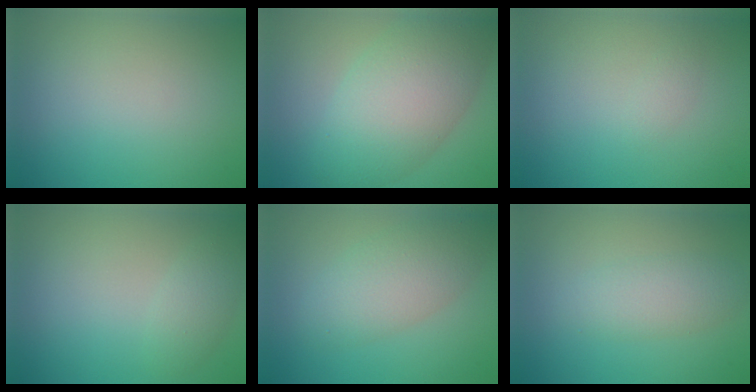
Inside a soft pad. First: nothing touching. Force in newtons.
{"total": 8.7, "press": 8.7, "slide": 0.3}
{"total": 0.7, "press": 0.7, "slide": 0.0}
{"total": 1.9, "press": 1.9, "slide": 0.1}
{"total": 4.6, "press": 4.6, "slide": 0.2}
{"total": 2.8, "press": 2.8, "slide": 0.1}